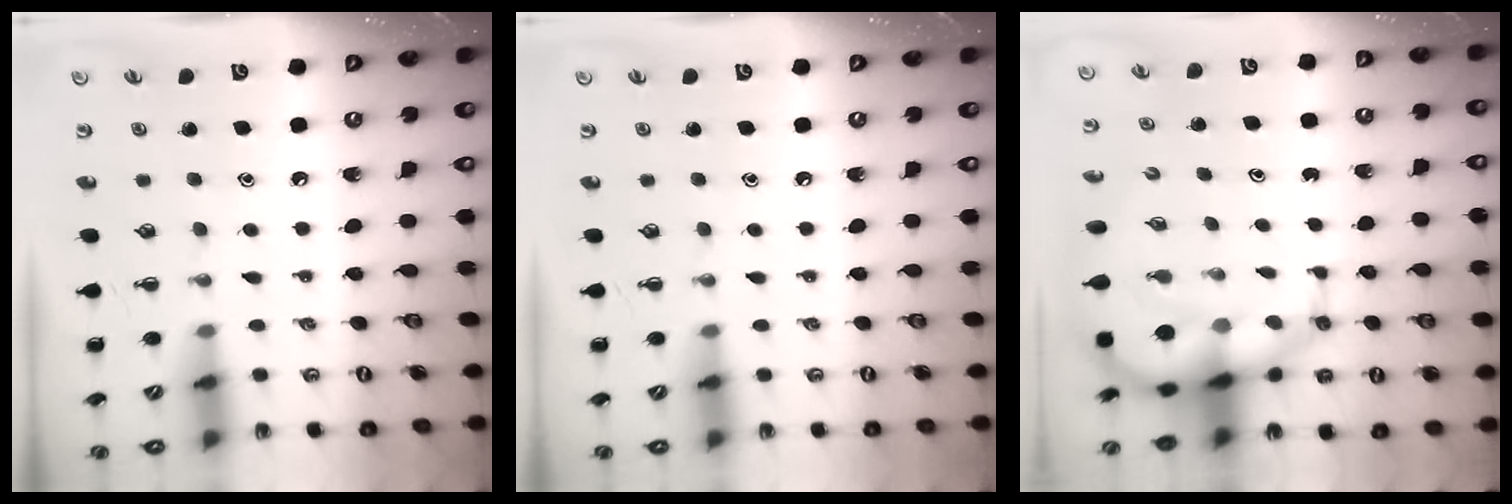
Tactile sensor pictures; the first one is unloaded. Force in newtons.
{"total": 0.0}
{"total": 9.6, "press": 9.2, "slide": 2.8}